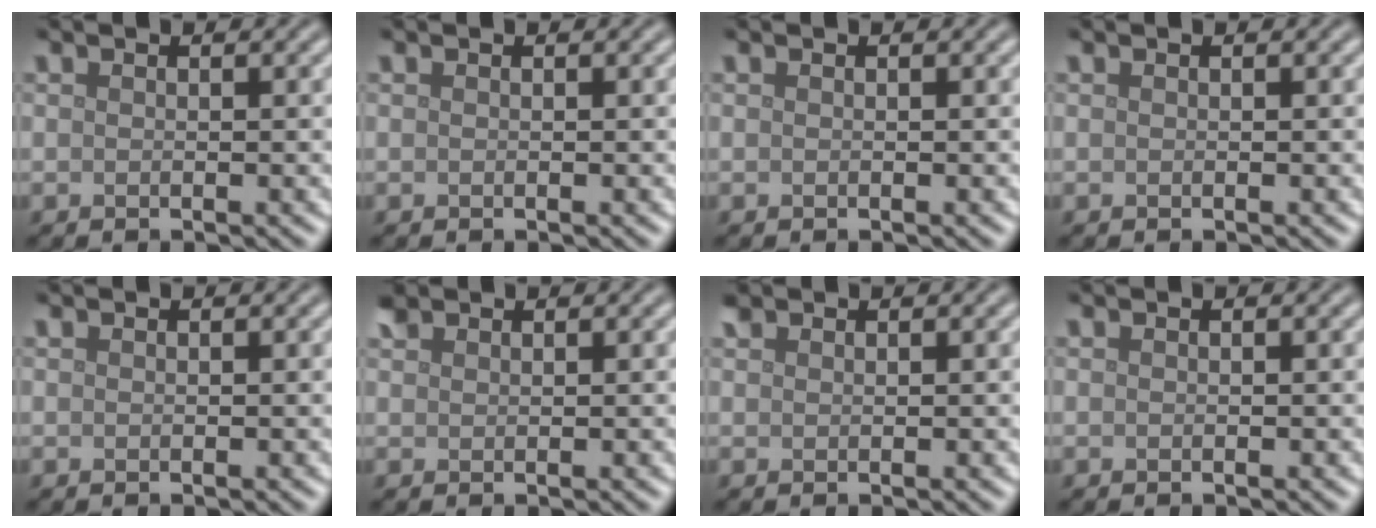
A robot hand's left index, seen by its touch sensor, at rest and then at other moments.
{"total": 0.0}
{"total": 0.0}
{"total": 0.0}
{"total": 0.0}
{"total": 1.1, "force": [1.0, 0.4, 0.2], "torque": [-0.007, 0.006, 0.023]}
{"total": 0.7, "force": [0.6, 0.3, 0.1], "torque": [-0.004, 0.003, 0.015]}
{"total": 0.0}